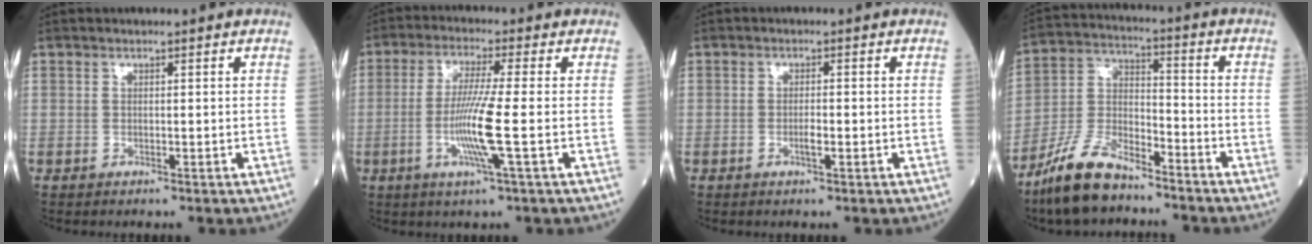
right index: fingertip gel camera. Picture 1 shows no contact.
{"total": 8.1, "force": [-1.8, -1.0, 7.9], "torque": [-0.158, -0.014, -0.039]}
{"total": 1.6, "force": [-0.6, 0.2, 1.4], "torque": [-0.026, 0.001, -0.011]}
{"total": 11.5, "force": [-9.3, 3.7, 5.8], "torque": [-0.126, 0.001, -0.183]}